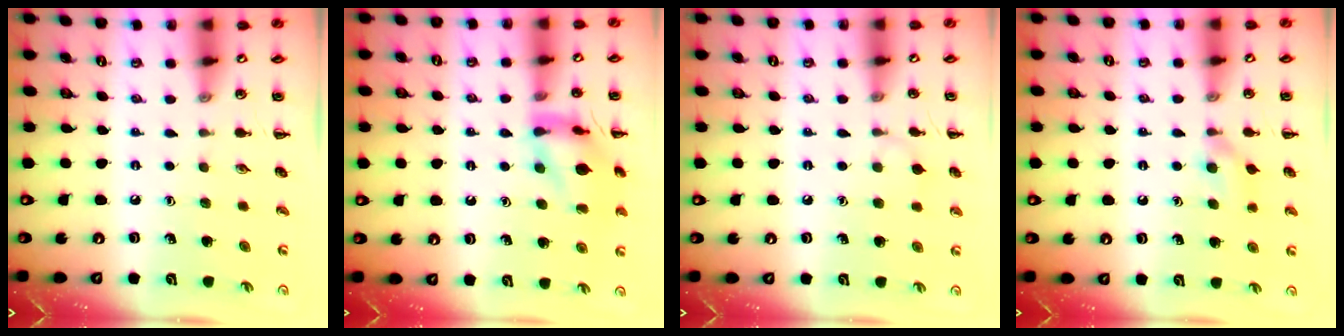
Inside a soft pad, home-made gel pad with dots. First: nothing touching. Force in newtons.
{"total": 12.8, "press": 12.8, "slide": 0.6}
{"total": 4.9, "press": 4.5, "slide": 1.8}
{"total": 6.7, "press": 6.4, "slide": 1.9}